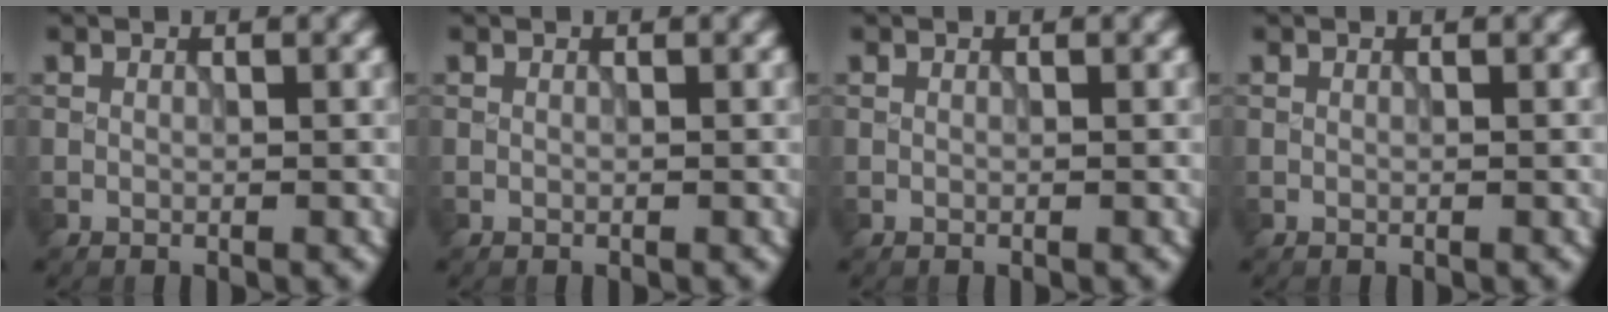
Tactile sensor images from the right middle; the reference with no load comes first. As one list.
[{"total": 0.0}, {"total": 0.0}, {"total": 0.0}]